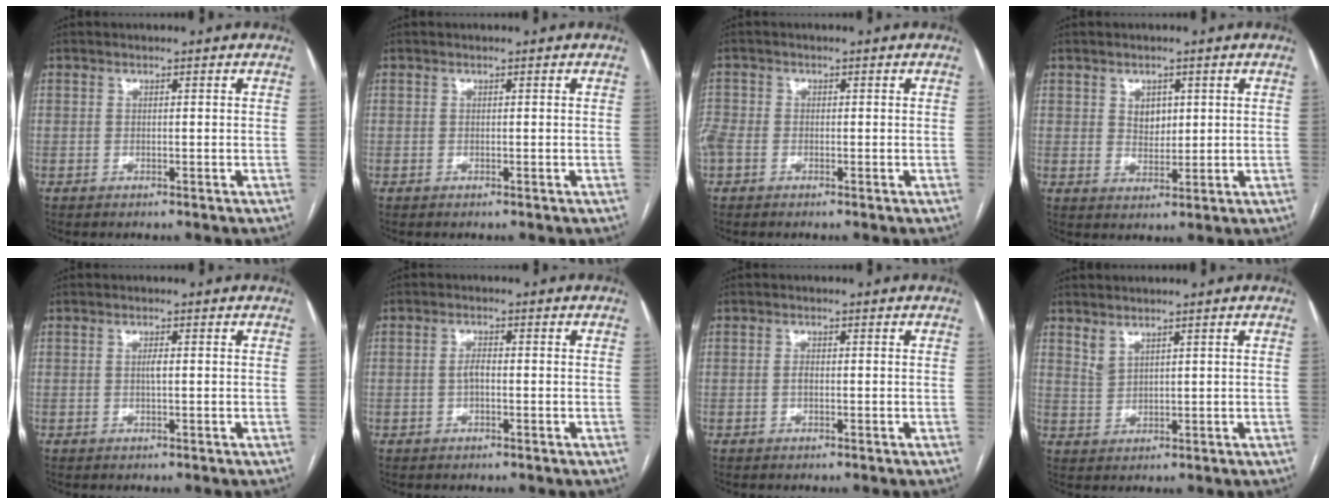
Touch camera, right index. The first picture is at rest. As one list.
[{"total": 0.0}, {"total": 4.3, "force": [-1.3, 3.3, 2.4], "torque": [-0.082, 0.008, -0.023]}, {"total": 3.3, "force": [1.2, 2.4, 2.0], "torque": [-0.032, 0.001, 0.024]}, {"total": 1.1, "force": [0.0, 0.1, 1.1], "torque": [-0.024, -0.002, 0.001]}, {"total": 1.9, "force": [-0.3, 0.8, 1.7], "torque": [-0.036, 0.002, -0.005]}, {"total": 0.9, "force": [-0.1, 0.4, 0.7], "torque": [-0.017, 0.003, 0.001]}, {"total": 2.3, "force": [2.1, 0.5, 0.7], "torque": [-0.019, -0.002, 0.051]}]